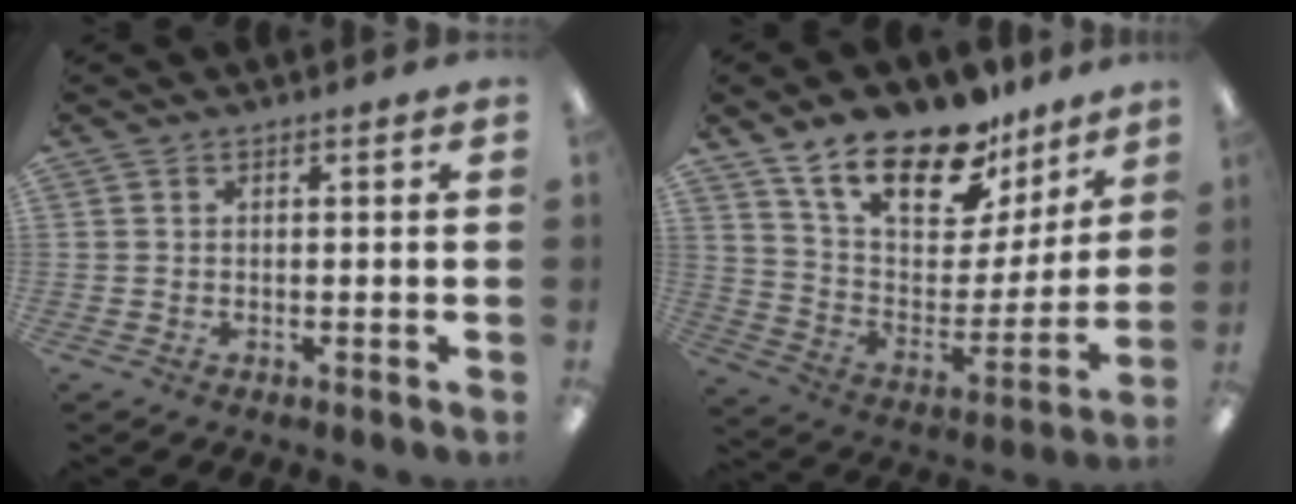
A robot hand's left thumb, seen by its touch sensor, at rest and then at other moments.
{"total": 20.8, "force": [15.7, 8.9, 10.2], "torque": [-0.174, -0.108, 0.279]}